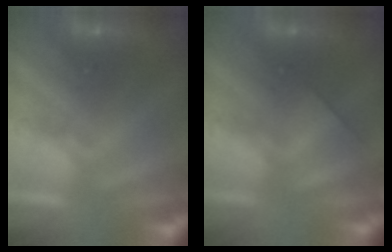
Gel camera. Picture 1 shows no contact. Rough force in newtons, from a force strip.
{"total": 2.5}